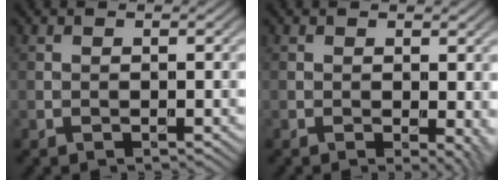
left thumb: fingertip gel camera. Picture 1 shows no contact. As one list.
[{"total": 2.9, "force": [-0.2, 1.3, 2.6], "torque": [-0.026, -0.005, -0.002]}]